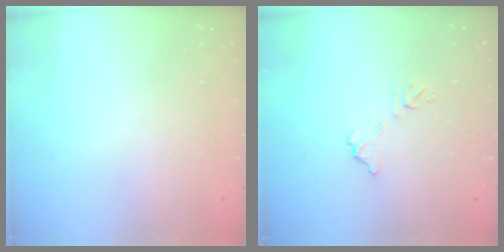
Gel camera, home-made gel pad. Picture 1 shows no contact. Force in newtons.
{"total": 6.2, "press": 6.2, "slide": 0.3}